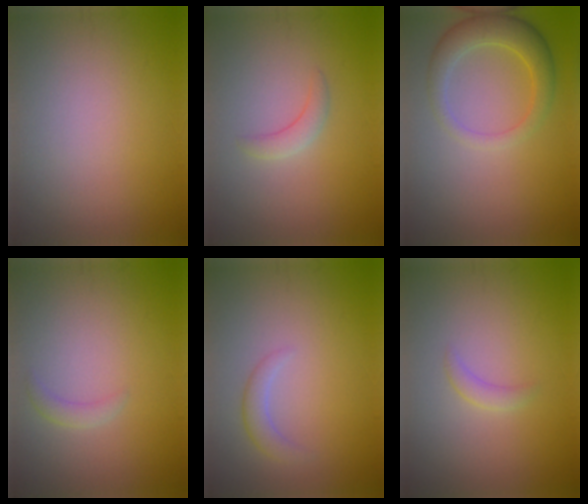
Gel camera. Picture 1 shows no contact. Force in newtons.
{"total": 1.6, "press": 1.6, "slide": 0.2}
{"total": 3.8, "press": 3.8, "slide": 0.2}
{"total": 1.1, "press": 1.1, "slide": 0.0}
{"total": 1.6, "press": 1.6, "slide": 0.1}
{"total": 1.2, "press": 1.1, "slide": 0.0}